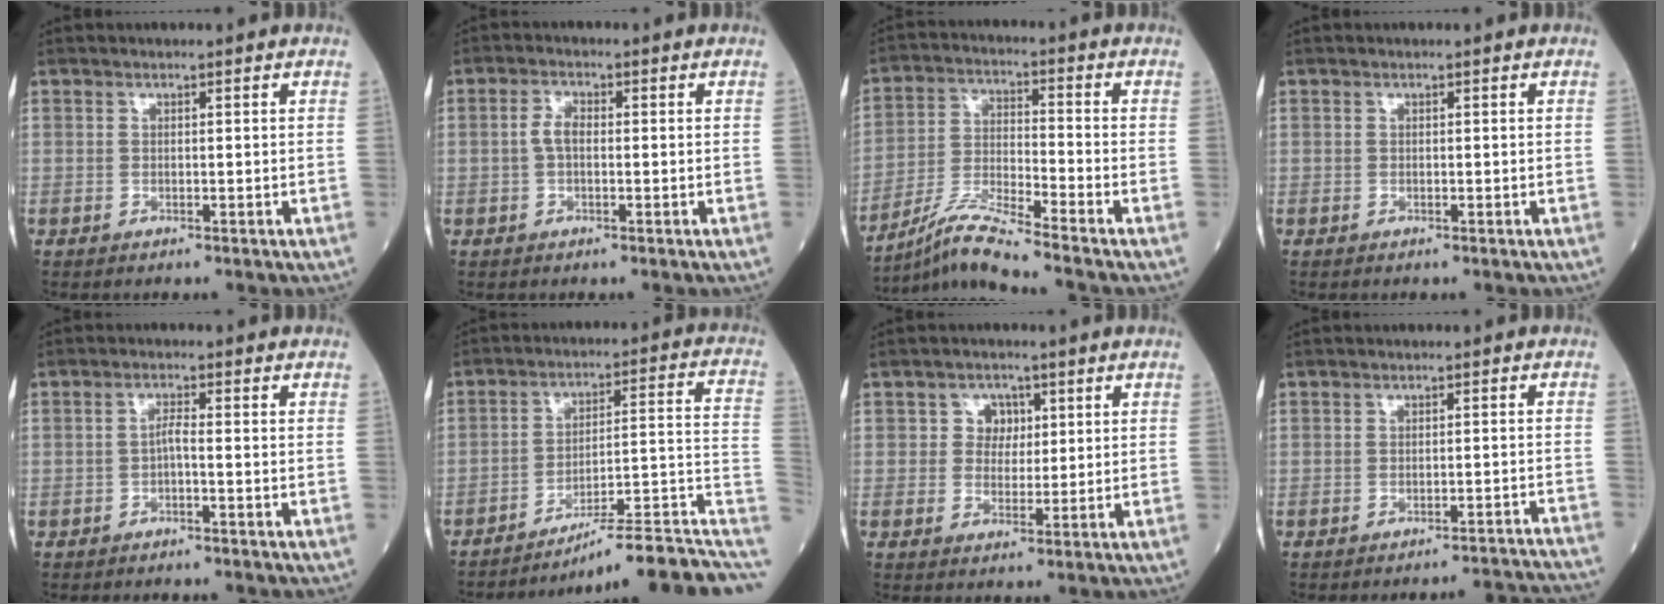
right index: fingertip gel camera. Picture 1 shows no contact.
{"total": 2.6, "force": [-0.1, 1.3, 2.3], "torque": [-0.048, 0.010, -0.004]}
{"total": 8.6, "force": [-7.5, -1.8, 3.7], "torque": [-0.080, -0.019, -0.141]}
{"total": 0.0}
{"total": 1.6, "force": [-0.7, 0.1, 1.5], "torque": [-0.026, 0.002, -0.015]}
{"total": 16.7, "force": [-14.1, 0.0, 8.9], "torque": [-0.065, 0.044, -0.203]}
{"total": 3.4, "force": [1.0, 3.0, 1.3], "torque": [-0.012, 0.005, 0.013]}
{"total": 9.6, "force": [-9.4, -1.8, 0.7], "torque": [0.013, -0.008, -0.108]}